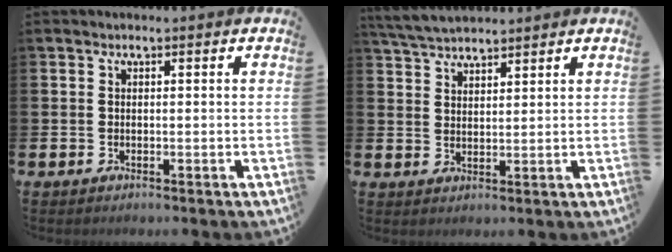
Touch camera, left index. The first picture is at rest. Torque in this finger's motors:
{"motor_torque": [-0.05, -0.21, 0.52, 0.17]}